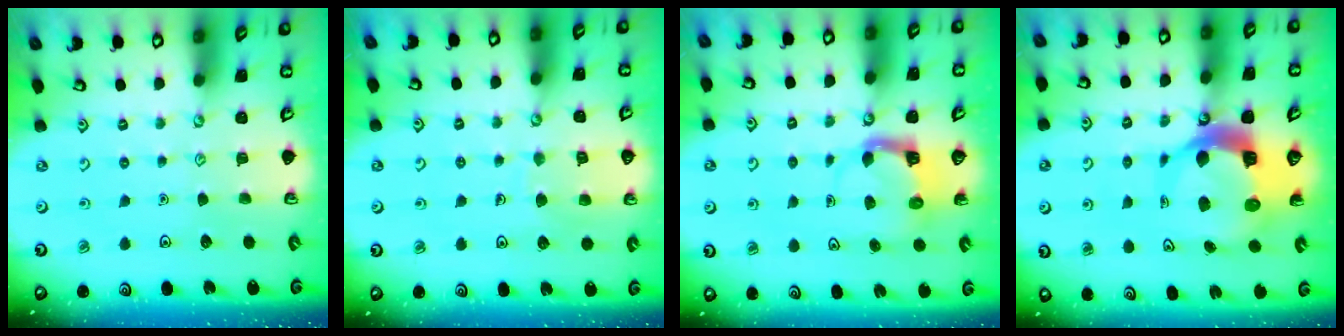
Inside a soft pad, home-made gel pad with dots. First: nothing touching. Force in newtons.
{"total": 7.8, "press": 7.7, "slide": 0.5}
{"total": 4.3, "press": 4.3, "slide": 0.2}
{"total": 10.9, "press": 10.7, "slide": 1.7}